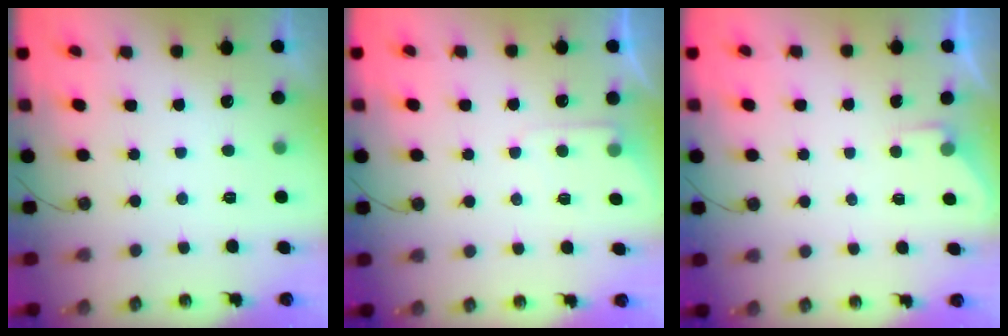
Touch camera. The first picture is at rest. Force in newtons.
{"total": 4.9, "press": 4.9, "slide": 0.6}
{"total": 2.6, "press": 2.6, "slide": 0.5}